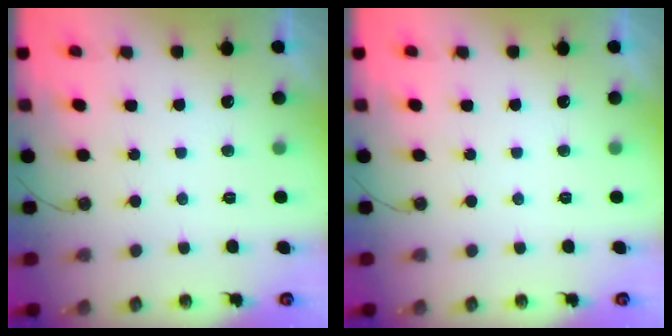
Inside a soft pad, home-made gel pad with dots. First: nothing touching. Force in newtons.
{"total": 0.0}